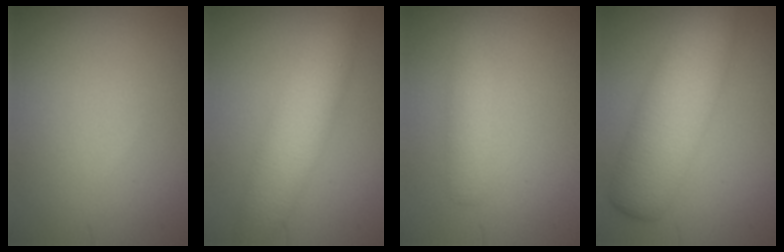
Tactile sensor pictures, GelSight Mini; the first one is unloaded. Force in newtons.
{"total": 5.0, "press": 5.0, "slide": 0.1}
{"total": 1.9, "press": 1.9, "slide": 0.1}
{"total": 7.6, "press": 7.6, "slide": 0.2}